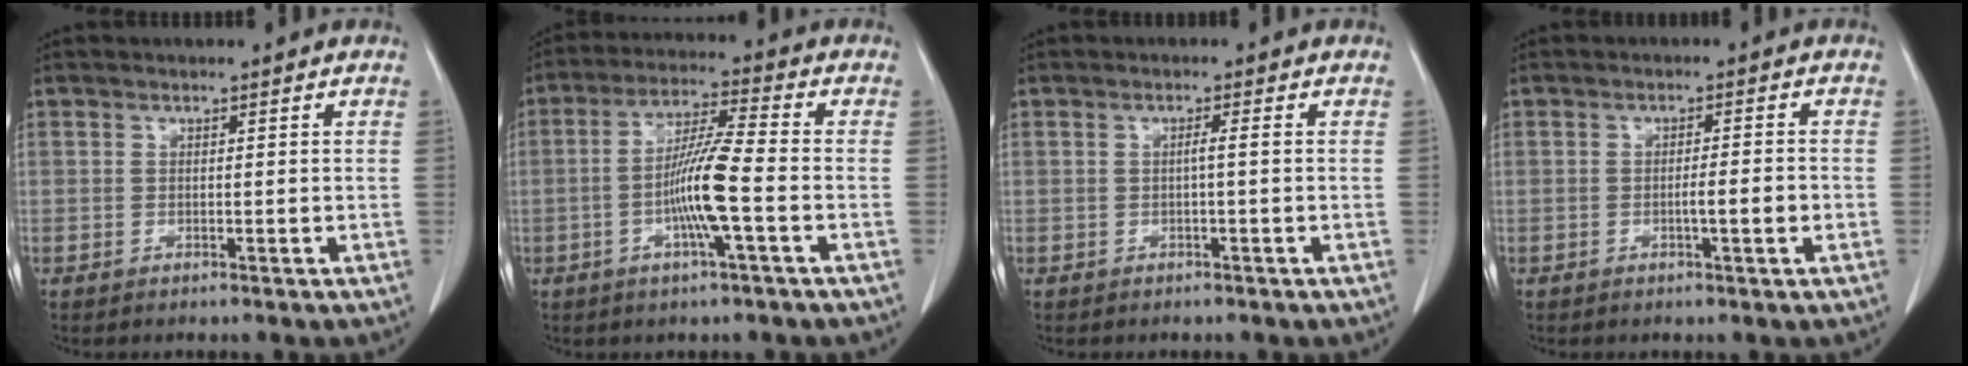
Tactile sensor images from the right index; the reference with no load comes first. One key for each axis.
{"total": 9.5, "fx": -2.4, "fy": -0.1, "fz": 9.1, "tx": -0.177, "ty": 0.000, "tz": -0.049}
{"total": 1.1, "fx": -0.2, "fy": -0.2, "fz": 1.0, "tx": -0.017, "ty": 0.003, "tz": -0.004}
{"total": 3.0, "fx": -0.9, "fy": 0.1, "fz": 2.9, "tx": -0.047, "ty": -0.001, "tz": -0.012}